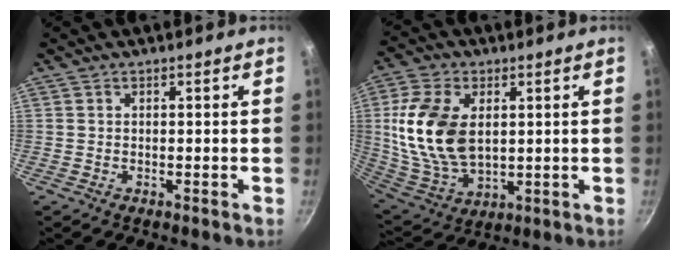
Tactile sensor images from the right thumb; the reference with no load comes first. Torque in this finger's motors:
{"motor_torque": [-0.37, 2.35, 1.88, -0.18, 0.21]}